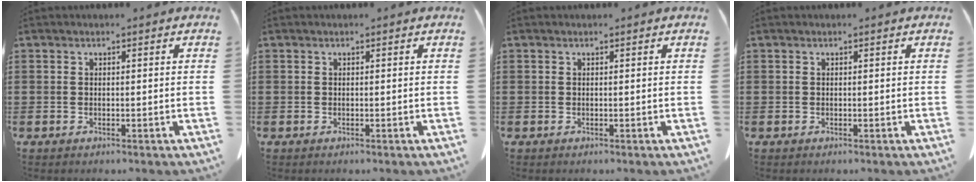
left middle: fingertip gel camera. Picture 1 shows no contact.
{"total": 0.0}
{"total": 0.0}
{"total": 0.0}